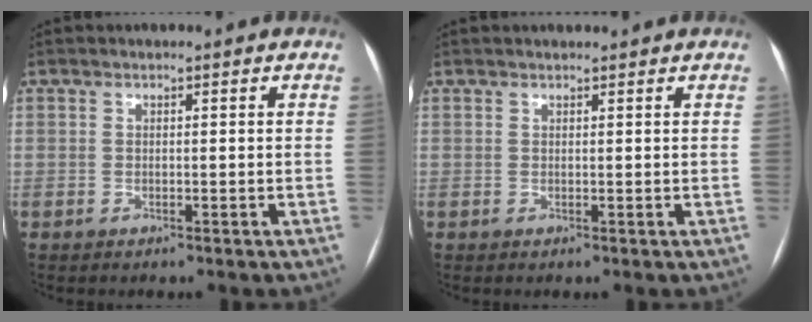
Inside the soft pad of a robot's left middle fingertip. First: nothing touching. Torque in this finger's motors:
{"motor_torque": [-0.18, 0.01, -0.02, 0.01]}